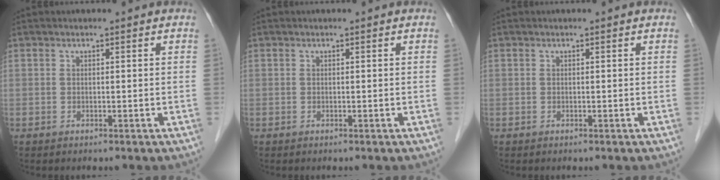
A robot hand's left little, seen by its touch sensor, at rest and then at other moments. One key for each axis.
{"total": 0.0}
{"total": 0.0}